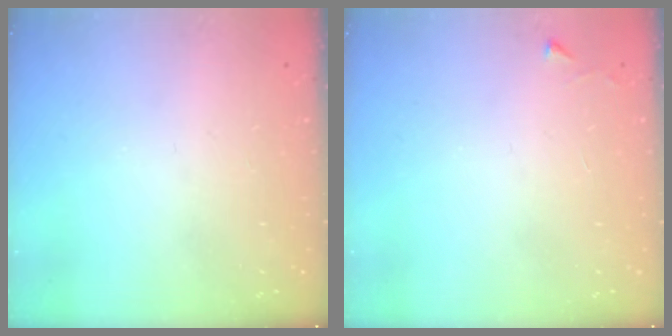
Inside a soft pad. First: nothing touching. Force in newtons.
{"total": 2.3, "press": 2.3, "slide": 0.4}